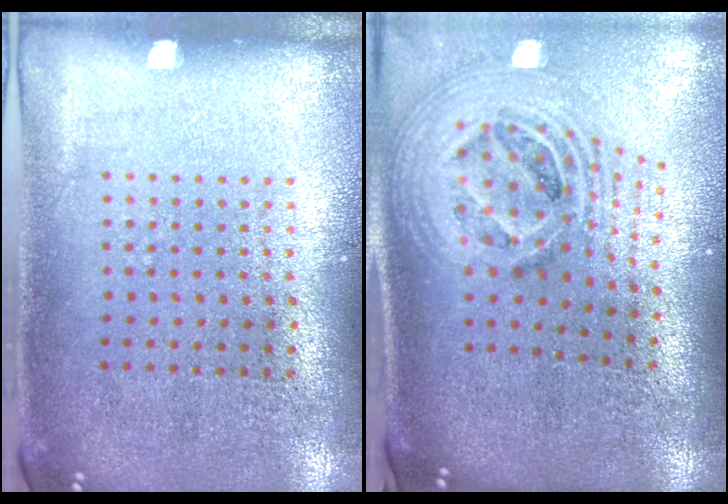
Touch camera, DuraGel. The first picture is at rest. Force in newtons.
{"total": 2.8, "press": 2.0, "slide": 1.9}